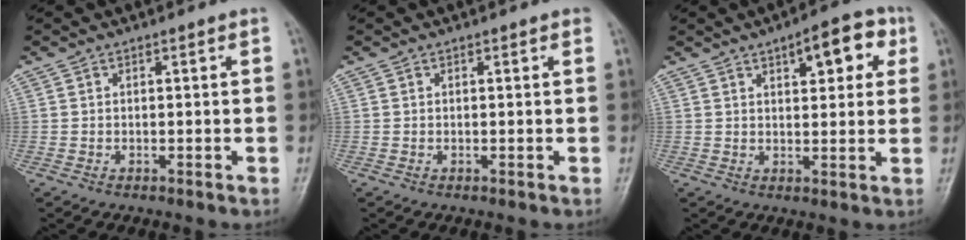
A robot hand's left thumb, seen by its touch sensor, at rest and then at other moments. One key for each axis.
{"total": 0.5, "fx": 0.3, "fy": 0.2, "fz": 0.4, "tx": -0.006, "ty": 0.000, "tz": -0.001}
{"total": 8.0, "fx": 3.5, "fy": 3.7, "fz": 6.2, "tx": -0.045, "ty": -0.004, "tz": 0.037}